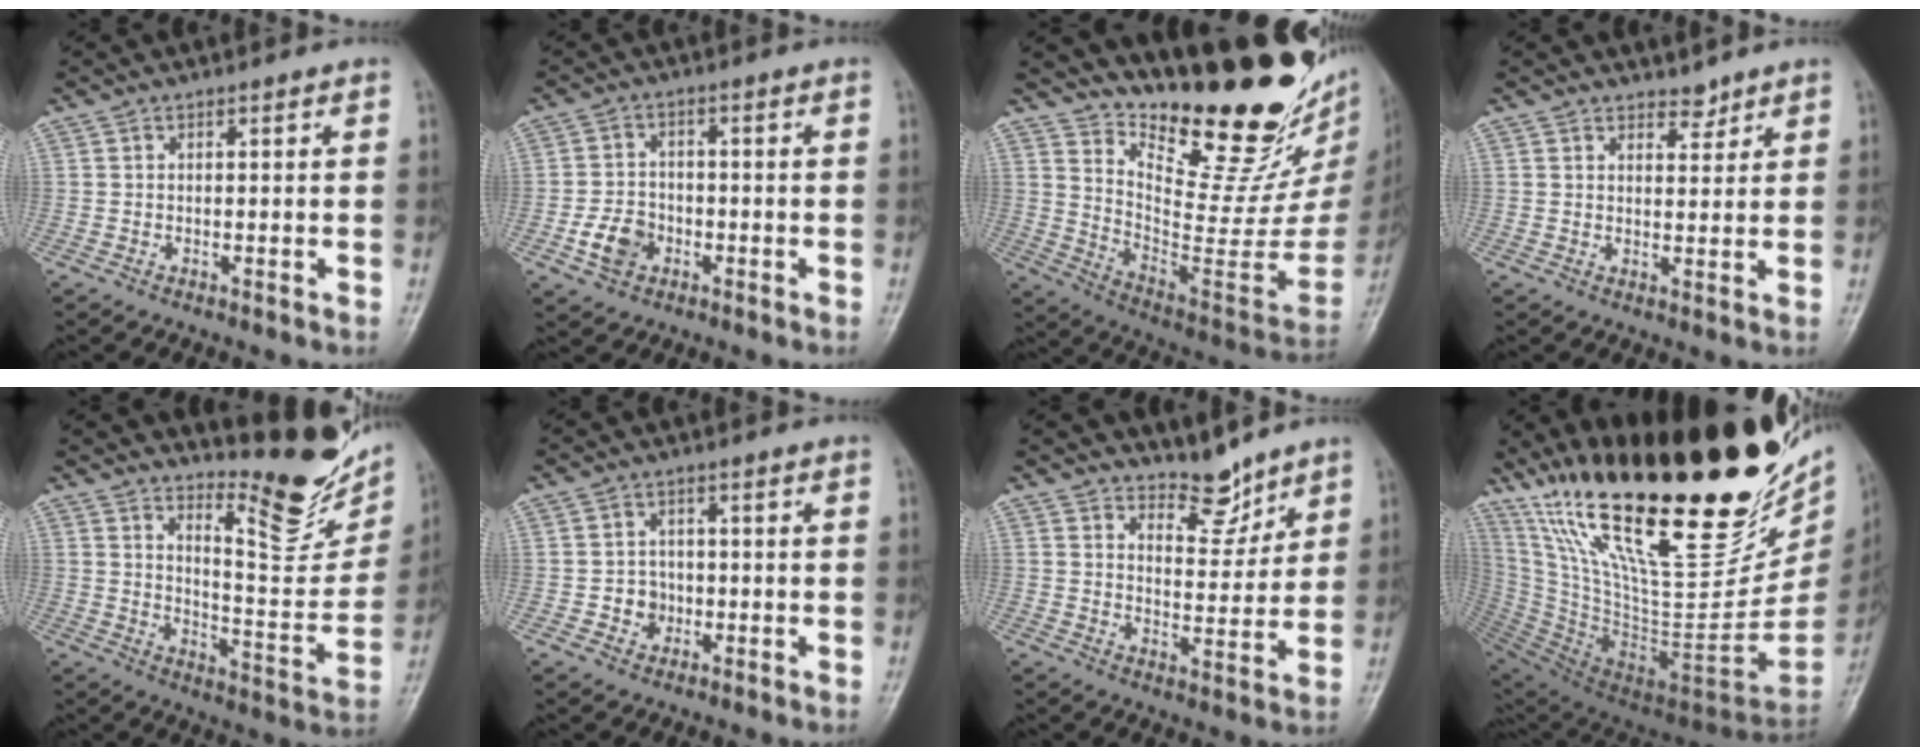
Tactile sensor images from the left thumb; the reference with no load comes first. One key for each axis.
{"total": 5.6, "fx": -2.0, "fy": 4.4, "fz": 2.9, "tx": -0.041, "ty": 0.012, "tz": -0.037}
{"total": 26.9, "fx": 21.2, "fy": 8.2, "fz": 14.4, "tx": -0.184, "ty": -0.155, "tz": 0.316}
{"total": 2.6, "fx": 2.3, "fy": 1.1, "fz": 0.4, "tx": 0.014, "ty": -0.018, "tz": 0.035}
{"total": 17.8, "fx": 13.3, "fy": 5.3, "fz": 10.6, "tx": -0.100, "ty": -0.115, "tz": 0.190}
{"total": 3.7, "fx": -0.7, "fy": 3.4, "fz": 1.2, "tx": 0.007, "ty": 0.009, "tz": -0.011}
{"total": 6.7, "fx": 5.9, "fy": 2.5, "fz": 1.8, "tx": -0.003, "ty": -0.057, "tz": 0.106}
{"total": 43.1, "fx": 26.1, "fy": 14.3, "fz": 31.2, "tx": -0.423, "ty": -0.073, "tz": 0.453}